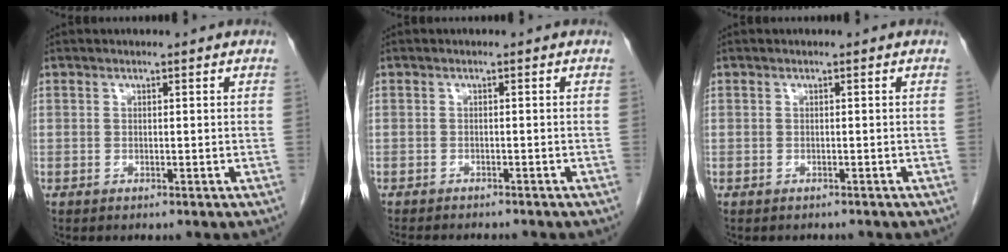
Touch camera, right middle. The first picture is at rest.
{"total": 6.7, "force": [-6.0, 1.5, 2.7], "torque": [-0.035, -0.004, -0.083]}
{"total": 0.8, "force": [-0.8, 0.3, 0.0], "torque": [-0.010, -0.002, -0.011]}